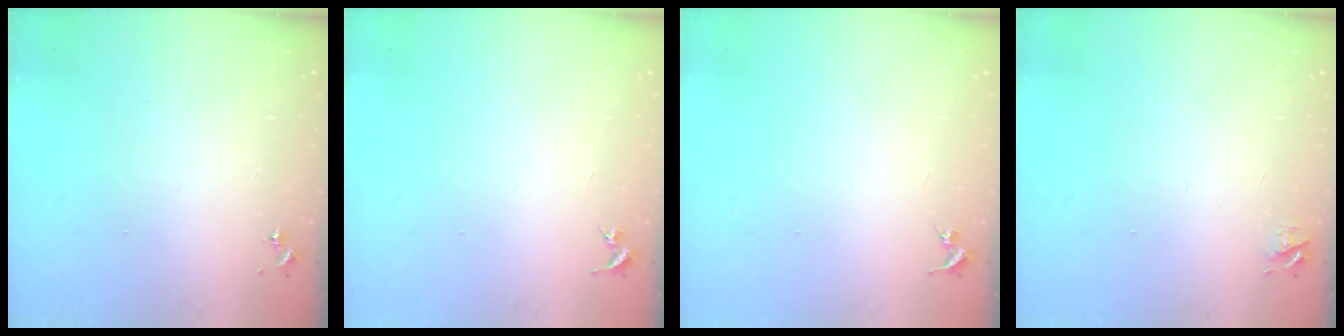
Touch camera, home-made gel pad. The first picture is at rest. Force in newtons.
{"total": 0.0}
{"total": 0.0}
{"total": 4.7, "press": 4.7, "slide": 0.6}